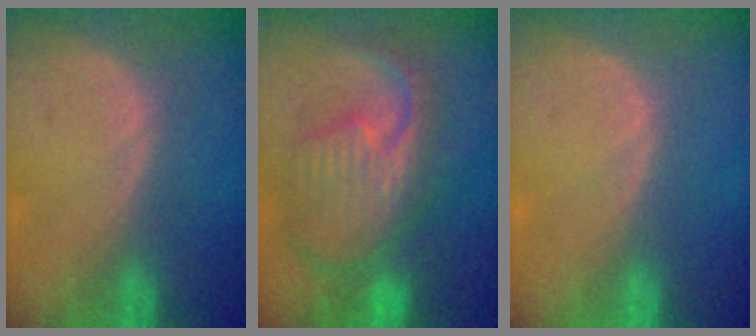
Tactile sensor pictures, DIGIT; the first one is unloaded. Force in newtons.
{"total": 11.9, "press": 10.4, "slide": 5.9}
{"total": 0.0}